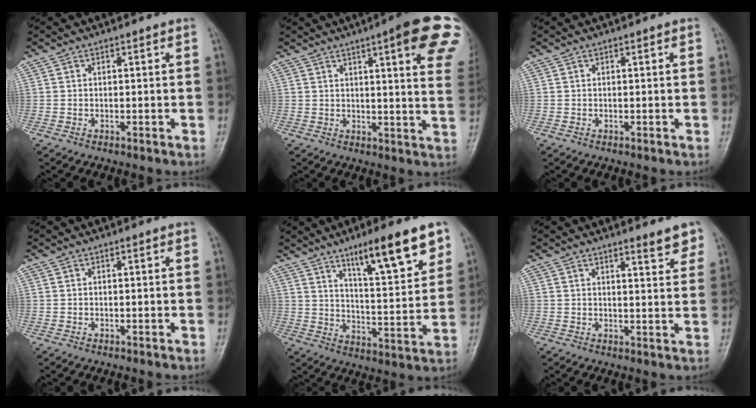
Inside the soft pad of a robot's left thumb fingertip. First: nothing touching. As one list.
[{"total": 17.8, "force": [8.7, 3.3, 15.2], "torque": [-0.175, -0.024, 0.096]}, {"total": 0.0}, {"total": 0.0}, {"total": 15.5, "force": [9.6, 3.1, 11.8], "torque": [-0.160, -0.049, 0.155]}, {"total": 4.2, "force": [3.2, 0.8, 2.6], "torque": [-0.023, -0.024, 0.041]}]